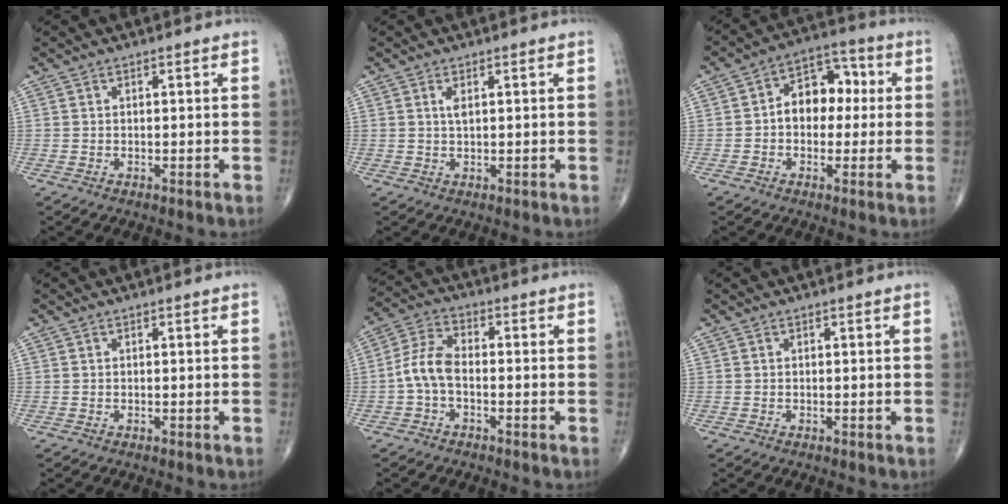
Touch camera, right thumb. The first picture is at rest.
{"total": 1.6, "force": [0.5, 0.5, 1.4], "torque": [-0.026, 0.000, 0.011]}
{"total": 10.2, "force": [0.4, 7.2, 7.1], "torque": [-0.071, 0.035, -0.004]}
{"total": 0.0}
{"total": 6.6, "force": [-1.5, 3.5, 5.3], "torque": [-0.113, 0.024, -0.040]}
{"total": 0.0}